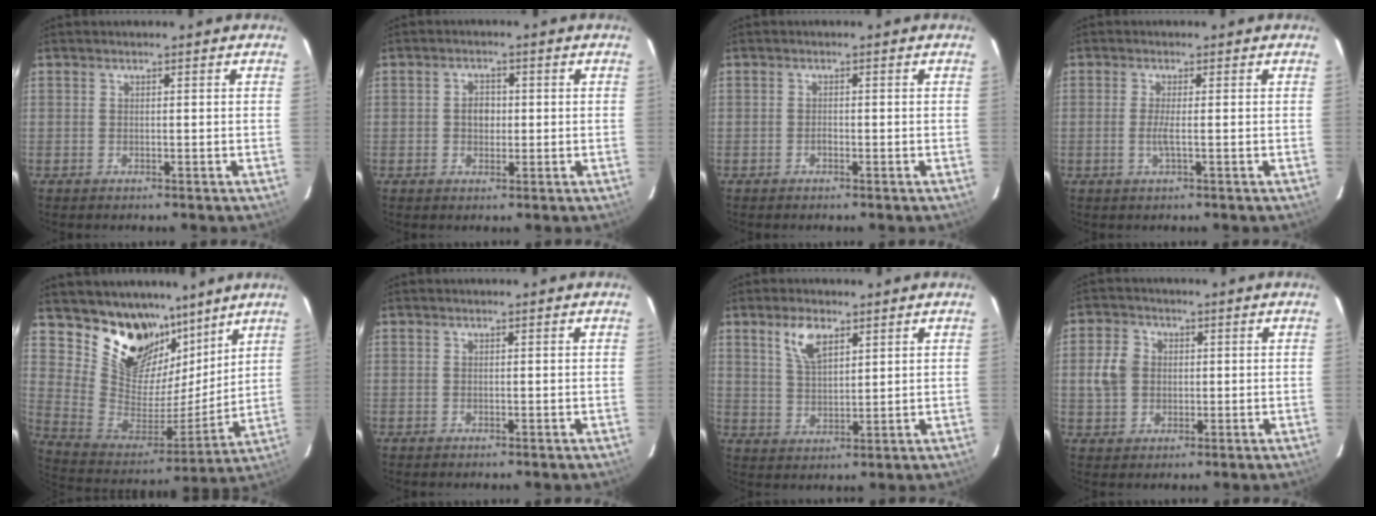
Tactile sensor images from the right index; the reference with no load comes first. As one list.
[{"total": 3.0, "force": [-0.1, 2.4, 1.8], "torque": [-0.028, 0.008, -0.002]}, {"total": 0.8, "force": [-0.5, 0.5, 0.3], "torque": [-0.005, 0.003, -0.010]}, {"total": 2.3, "force": [-0.5, -0.2, 2.2], "torque": [-0.042, -0.004, -0.012]}, {"total": 18.7, "force": [13.2, 11.1, 7.1], "torque": [-0.160, -0.011, 0.252]}, {"total": 0.0}, {"total": 6.5, "force": [3.7, 2.9, 4.4], "torque": [-0.084, 0.007, 0.075]}, {"total": 6.0, "force": [0.3, 5.2, 3.0], "torque": [-0.066, 0.016, 0.007]}]